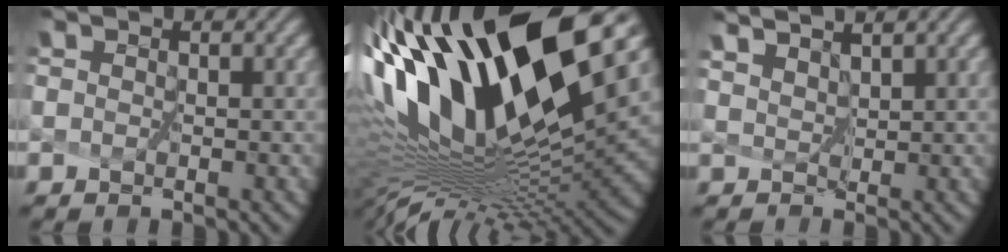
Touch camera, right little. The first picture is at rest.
{"total": 17.2, "force": [3.4, 6.3, 15.6], "torque": [-0.271, 0.007, 0.059]}
{"total": 2.5, "force": [2.5, -0.3, 0.3], "torque": [-0.020, 0.004, 0.048]}